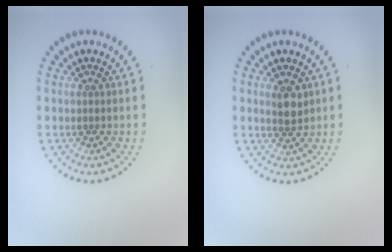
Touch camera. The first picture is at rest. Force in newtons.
{"total": 1.9, "press": 1.8, "slide": 0.8}